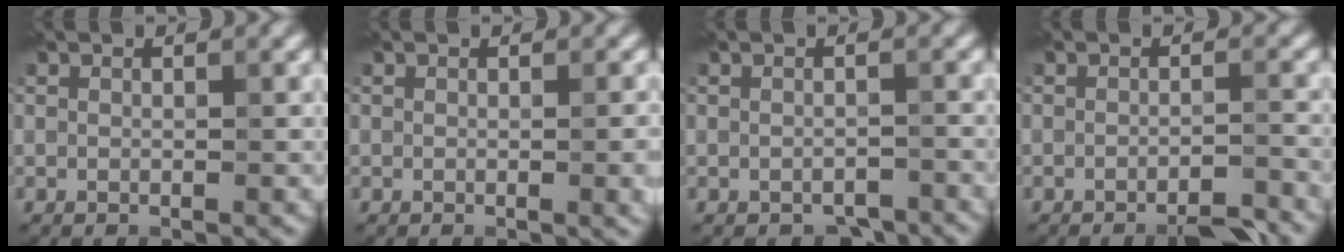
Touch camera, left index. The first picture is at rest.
{"total": 2.1, "force": [-0.2, 0.7, 2.0], "torque": [-0.019, -0.001, -0.003]}
{"total": 1.6, "force": [-1.3, 0.7, 0.5], "torque": [-0.005, 0.001, -0.015]}
{"total": 2.6, "force": [-1.9, 0.5, 1.7], "torque": [-0.016, 0.000, -0.036]}